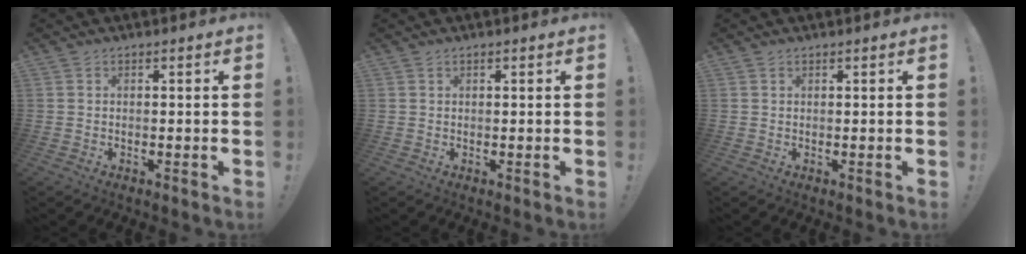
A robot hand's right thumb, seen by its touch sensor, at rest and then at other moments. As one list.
[{"total": 0.0}, {"total": 0.0}]